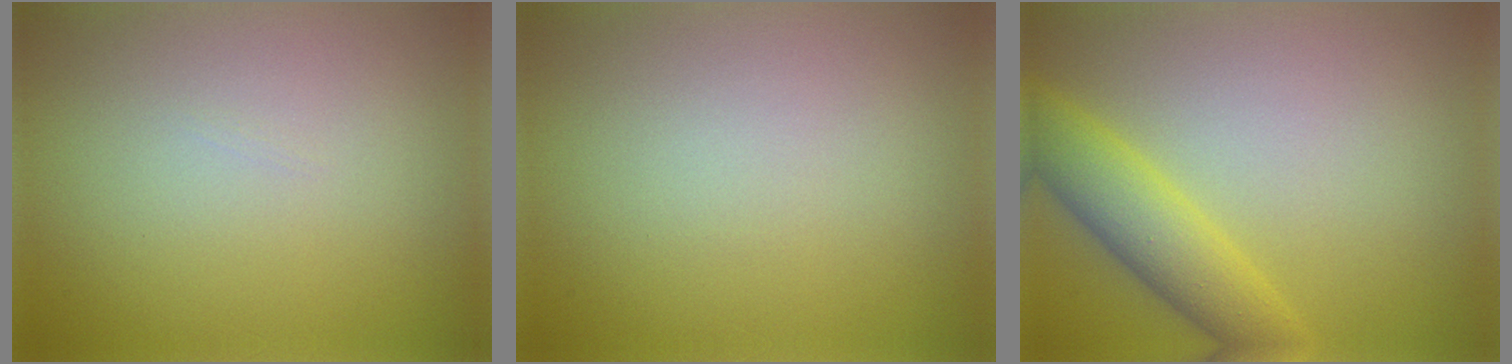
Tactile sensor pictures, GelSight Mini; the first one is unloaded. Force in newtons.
{"total": 0.0}
{"total": 4.4, "press": 4.4, "slide": 0.1}